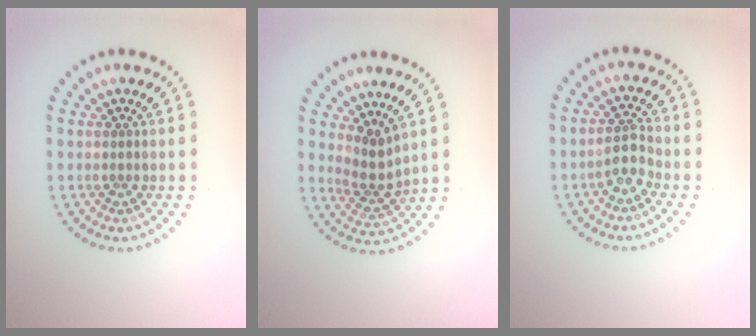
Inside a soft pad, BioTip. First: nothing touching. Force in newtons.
{"total": 2.6, "press": 1.9, "slide": 1.9}
{"total": 2.5, "press": 2.2, "slide": 1.1}